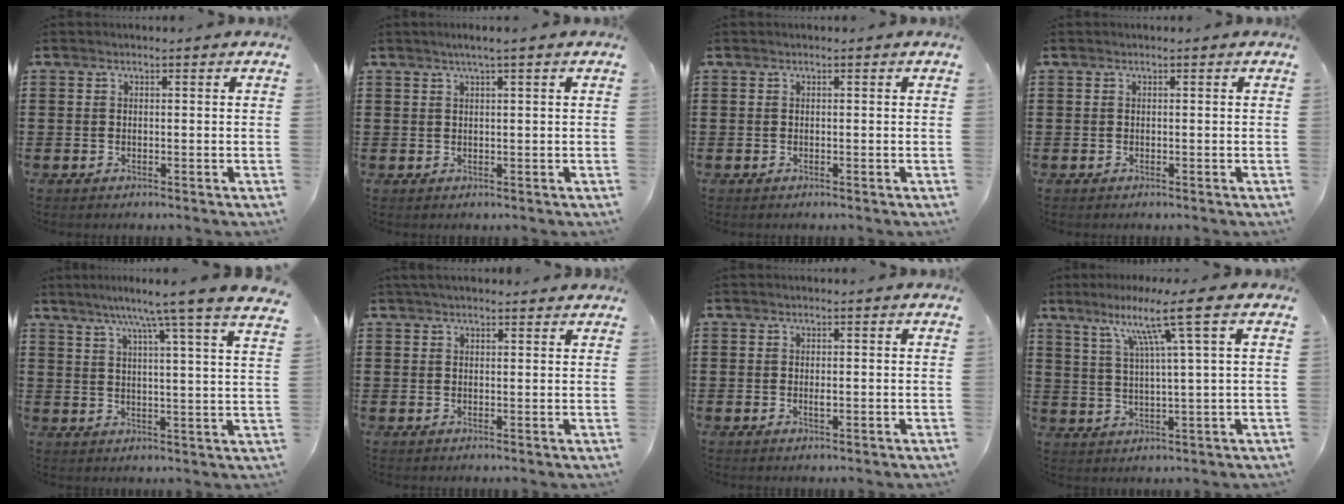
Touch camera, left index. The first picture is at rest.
{"total": 1.5, "force": [0.9, -0.1, 1.2], "torque": [-0.023, 0.001, 0.014]}
{"total": 0.0}
{"total": 0.0}
{"total": 7.8, "force": [6.4, -1.4, 4.3], "torque": [-0.092, -0.040, 0.098]}
{"total": 2.2, "force": [2.0, 0.4, 0.8], "torque": [-0.018, 0.004, 0.038]}
{"total": 0.9, "force": [0.0, 0.3, 0.9], "torque": [-0.019, -0.001, 0.000]}
{"total": 8.9, "force": [4.9, -0.6, 7.4], "torque": [-0.149, -0.006, 0.077]}